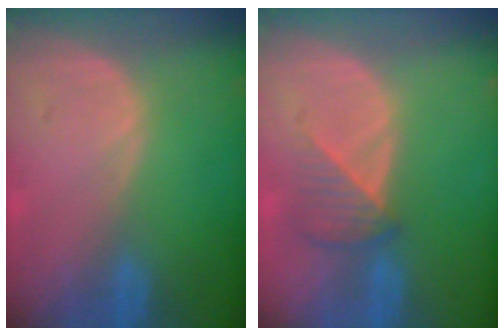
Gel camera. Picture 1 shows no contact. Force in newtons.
{"total": 3.5, "press": 3.5, "slide": 0.4}